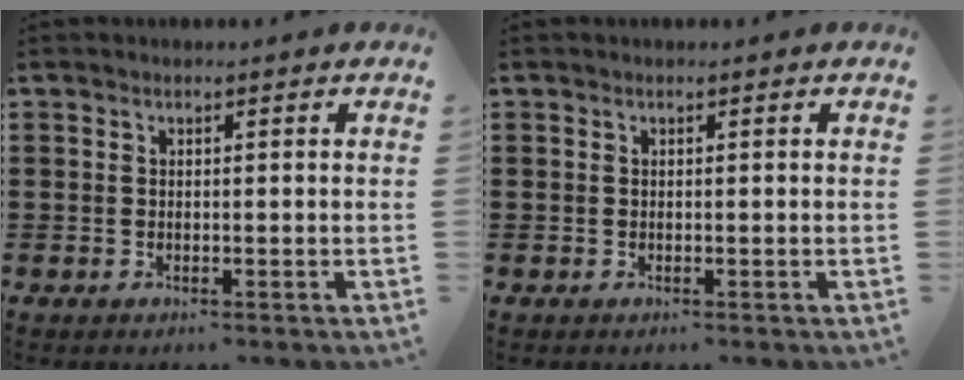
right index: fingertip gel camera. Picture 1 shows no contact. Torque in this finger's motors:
{"motor_torque": [0.00, 0.00, 0.00, 0.00]}